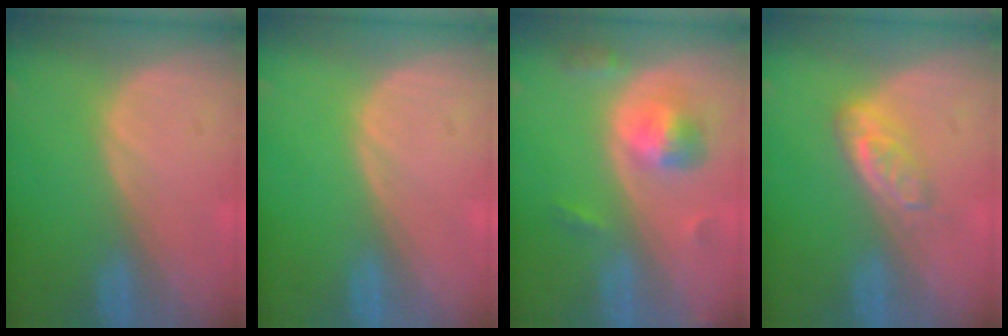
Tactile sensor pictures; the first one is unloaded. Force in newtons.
{"total": 0.0}
{"total": 5.7, "press": 5.4, "slide": 1.8}
{"total": 4.8, "press": 4.2, "slide": 2.4}